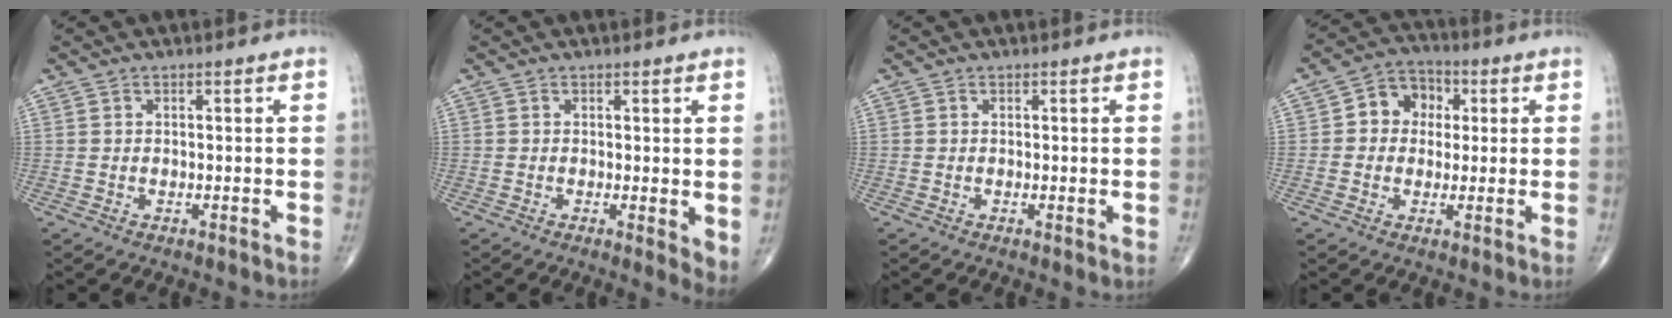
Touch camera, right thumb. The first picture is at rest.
{"total": 3.7, "force": [0.7, 1.3, 3.4], "torque": [-0.047, -0.012, 0.009]}
{"total": 0.8, "force": [0.3, 0.2, 0.7], "torque": [-0.014, -0.003, 0.003]}
{"total": 8.0, "force": [1.3, 6.7, 4.1], "torque": [-0.032, 0.016, 0.011]}